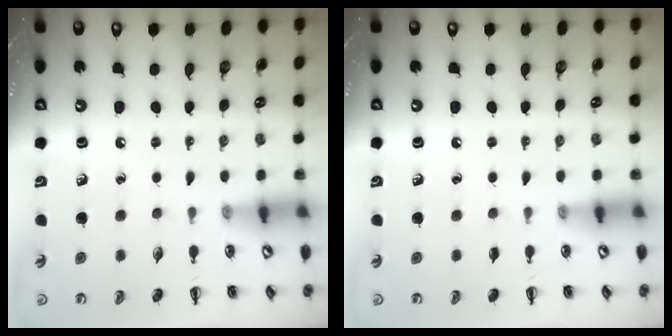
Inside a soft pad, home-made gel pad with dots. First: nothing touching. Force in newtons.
{"total": 0.0}